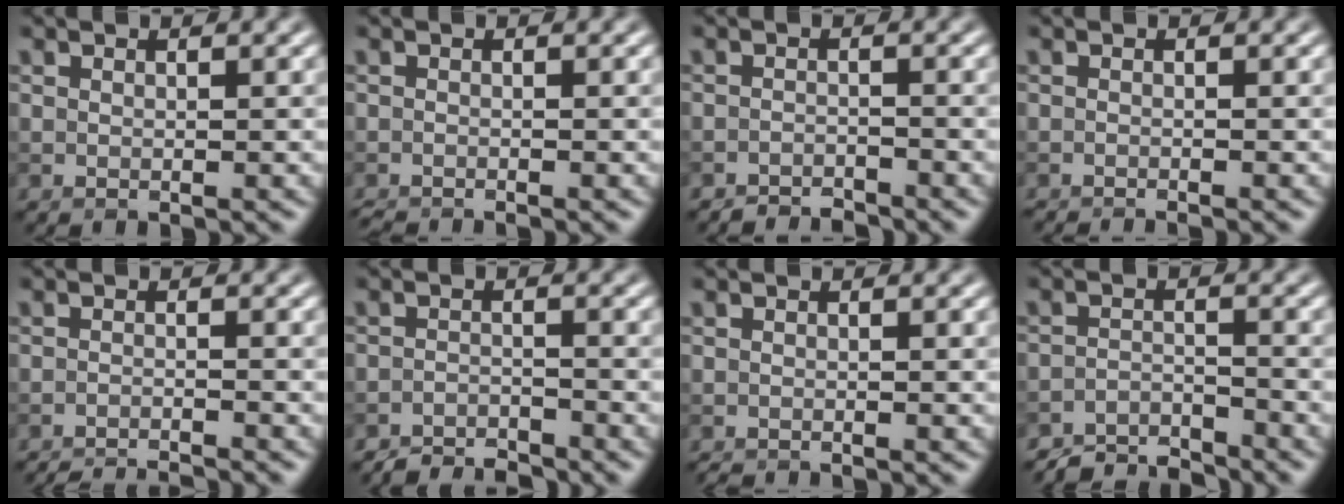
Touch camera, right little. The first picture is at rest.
{"total": 1.2, "force": [-1.2, -0.1, 0.2], "torque": [0.000, -0.005, -0.021]}
{"total": 2.2, "force": [-2.1, 0.3, 0.3], "torque": [0.002, 0.003, -0.036]}
{"total": 1.4, "force": [-1.2, 0.0, 0.5], "torque": [-0.001, -0.002, -0.023]}
{"total": 5.2, "force": [-5.0, 0.6, 1.4], "torque": [-0.019, -0.010, -0.074]}
{"total": 3.2, "force": [-3.2, 0.3, 0.5], "torque": [-0.006, -0.001, -0.059]}
{"total": 1.2, "force": [-1.2, 0.0, 0.1], "torque": [0.005, -0.006, -0.019]}
{"total": 4.4, "force": [-4.2, 0.6, 0.8], "torque": [-0.014, -0.004, -0.082]}